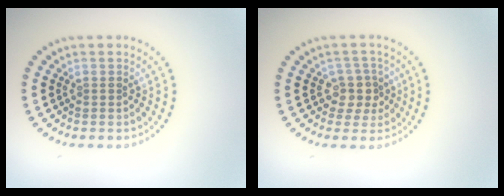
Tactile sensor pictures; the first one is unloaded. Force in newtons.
{"total": 2.4, "press": 2.1, "slide": 1.2}